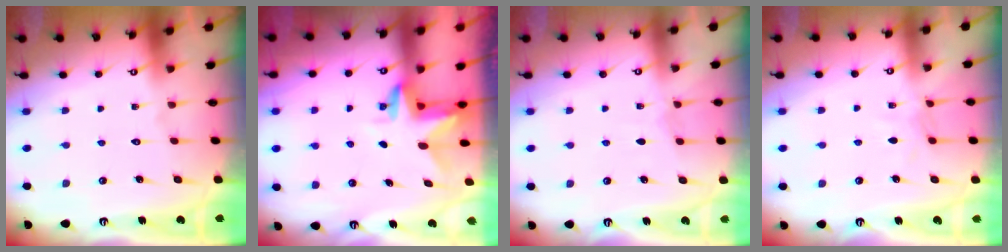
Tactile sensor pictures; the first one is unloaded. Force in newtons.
{"total": 2.9, "press": 2.9, "slide": 0.2}
{"total": 2.0, "press": 2.0, "slide": 0.3}
{"total": 4.8, "press": 4.8, "slide": 0.6}